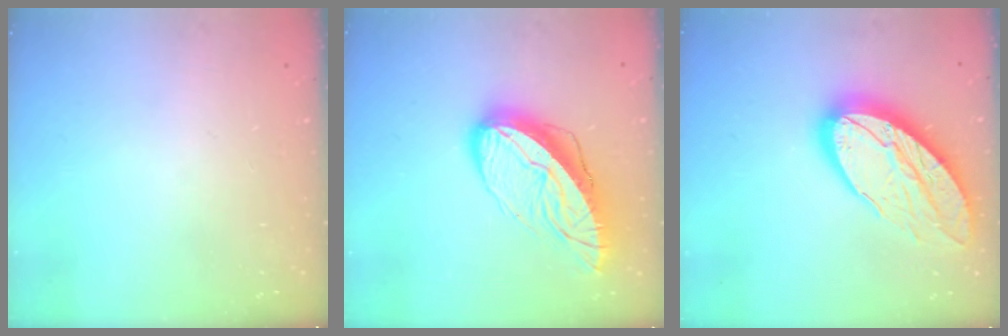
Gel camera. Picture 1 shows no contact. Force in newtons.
{"total": 15.2, "press": 15.1, "slide": 1.7}
{"total": 20.1, "press": 20.1, "slide": 1.6}